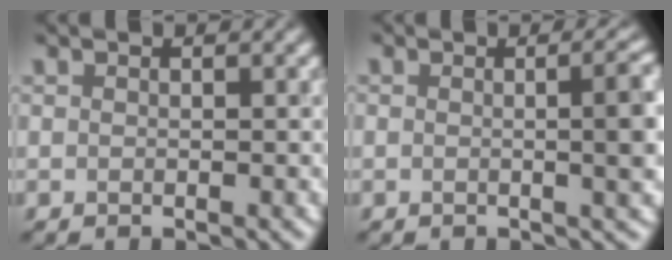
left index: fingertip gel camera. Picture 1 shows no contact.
{"total": 4.6, "force": [0.0, 1.5, 4.4], "torque": [-0.041, 0.008, -0.003]}